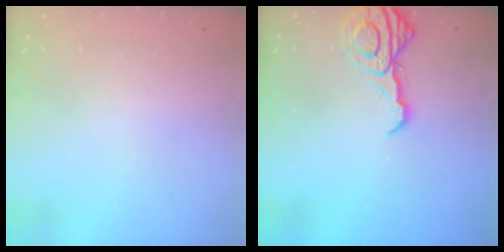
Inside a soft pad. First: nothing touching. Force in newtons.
{"total": 11.1, "press": 11.1, "slide": 1.2}